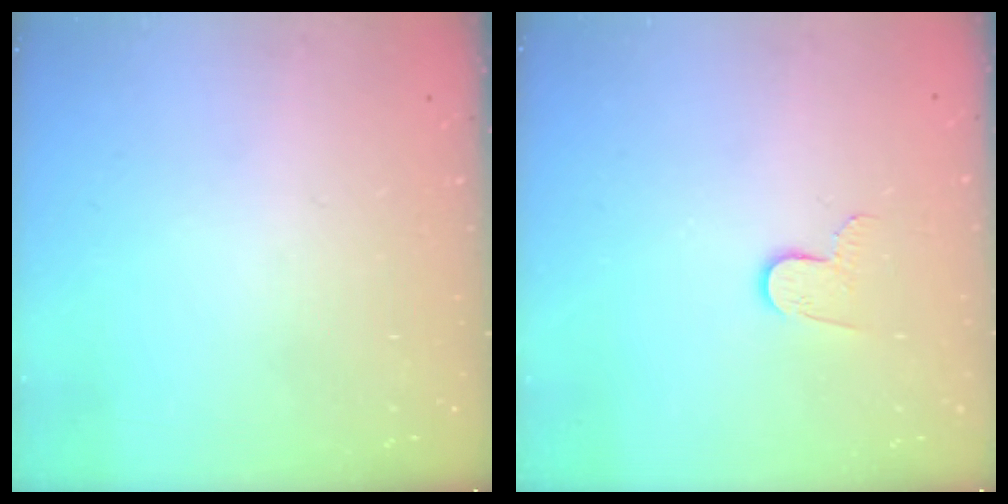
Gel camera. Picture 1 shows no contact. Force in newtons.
{"total": 5.9, "press": 5.8, "slide": 0.5}